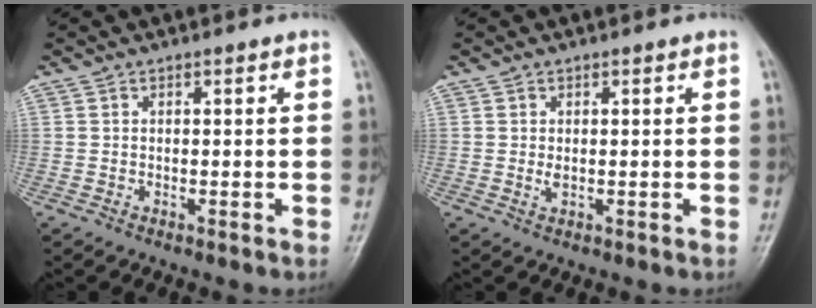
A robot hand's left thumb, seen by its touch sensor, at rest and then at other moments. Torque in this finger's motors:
{"motor_torque": [0.01, 0.01, 0.08, 0.01, 0.00]}